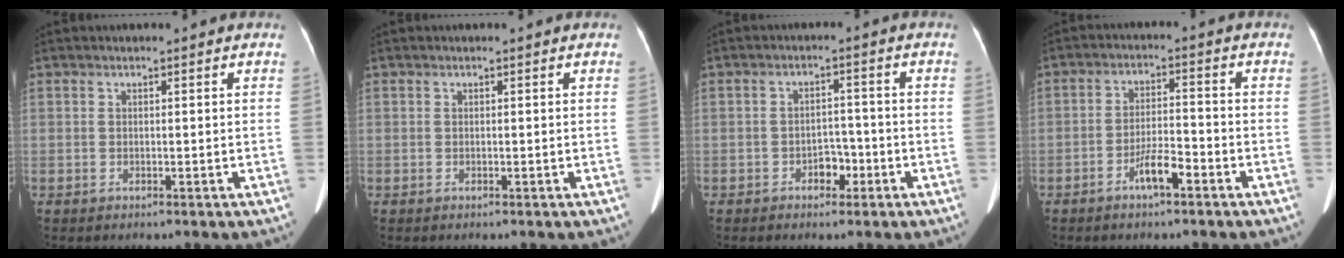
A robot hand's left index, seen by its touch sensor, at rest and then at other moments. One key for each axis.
{"total": 0.0}
{"total": 3.2, "fx": -1.9, "fy": 2.0, "fz": 1.7, "tx": -0.024, "ty": 0.005, "tz": -0.028}
{"total": 4.7, "fx": -3.1, "fy": 0.8, "fz": 3.5, "tx": -0.070, "ty": 0.000, "tz": -0.055}